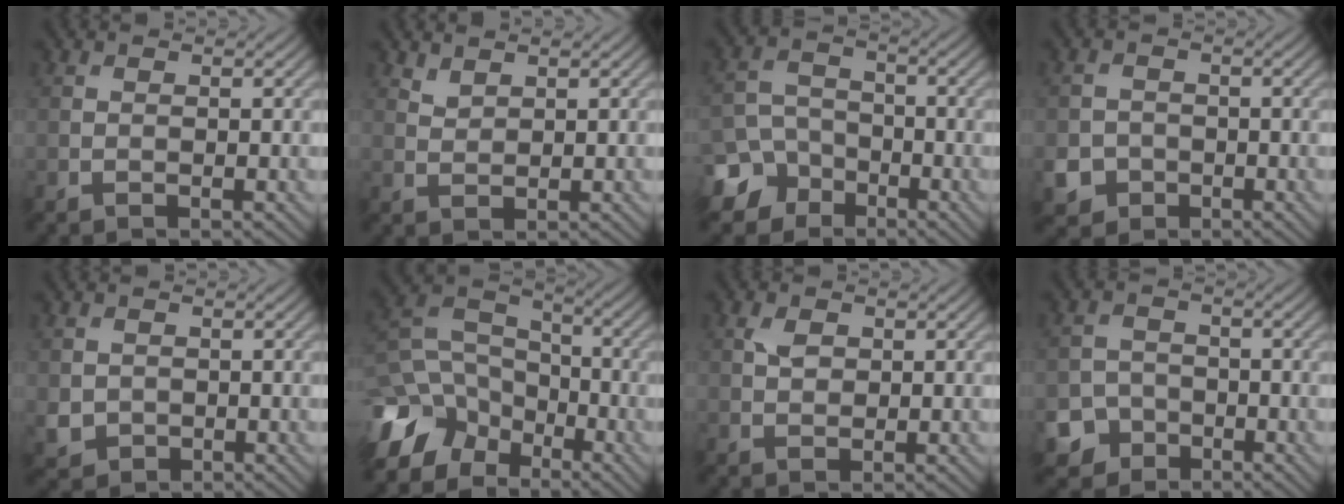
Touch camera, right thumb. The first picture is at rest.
{"total": 1.7, "force": [1.5, 0.6, 0.6], "torque": [-0.020, -0.001, 0.036]}
{"total": 8.0, "force": [-4.7, 6.1, 2.1], "torque": [-0.041, -0.018, -0.111]}
{"total": 3.8, "force": [-1.8, 3.3, 1.0], "torque": [-0.022, -0.008, -0.041]}
{"total": 2.4, "force": [-0.1, 2.3, 0.7], "torque": [-0.027, -0.011, 0.001]}
{"total": 12.8, "force": [-7.4, 9.2, 4.9], "torque": [-0.153, -0.027, -0.133]}
{"total": 2.0, "force": [0.7, 1.4, 1.2], "torque": [-0.028, 0.001, 0.012]}
{"total": 4.7, "force": [-2.9, 3.6, 0.9], "torque": [-0.008, -0.003, -0.061]}